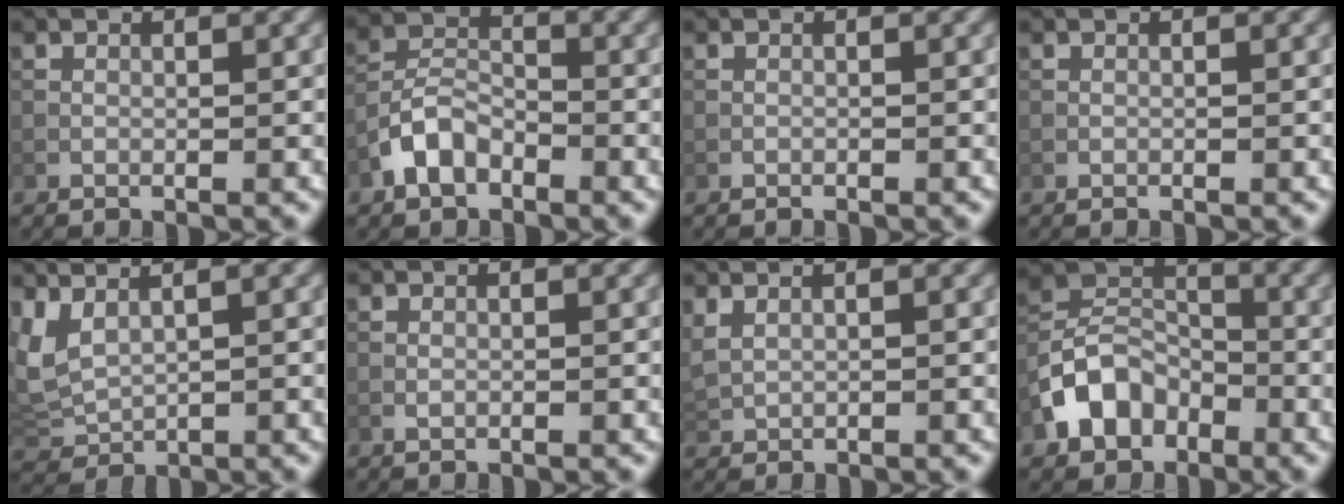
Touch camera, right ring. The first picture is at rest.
{"total": 3.6, "force": [-1.9, 2.3, 2.0], "torque": [-0.038, 0.012, -0.046]}
{"total": 0.0}
{"total": 0.0}
{"total": 4.0, "force": [2.2, 1.9, 2.8], "torque": [-0.079, 0.003, 0.049]}
{"total": 0.6, "force": [0.4, 0.2, 0.3], "torque": [-0.008, 0.003, 0.008]}
{"total": 2.2, "force": [1.8, 0.8, 1.0], "torque": [-0.026, -0.001, 0.041]}
{"total": 5.6, "force": [-2.6, 4.2, 2.7], "torque": [-0.048, 0.007, -0.063]}